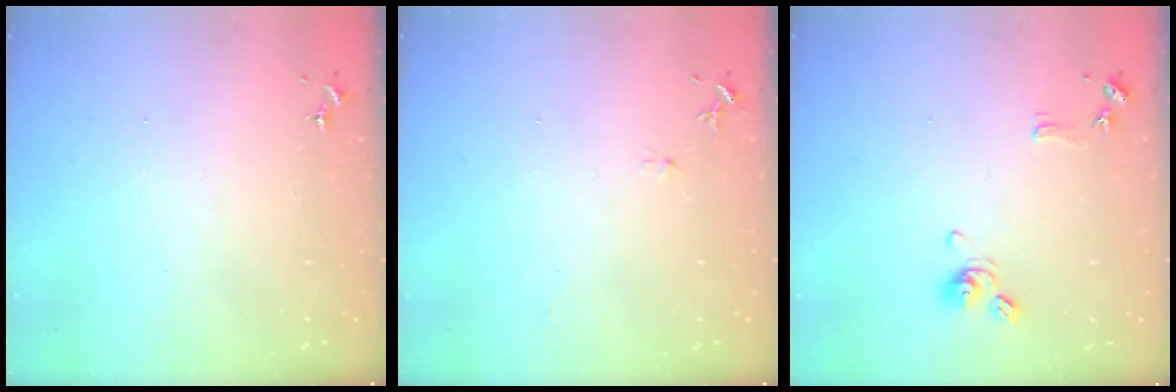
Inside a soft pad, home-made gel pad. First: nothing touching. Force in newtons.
{"total": 4.1, "press": 4.1, "slide": 0.5}
{"total": 10.0, "press": 9.9, "slide": 1.2}